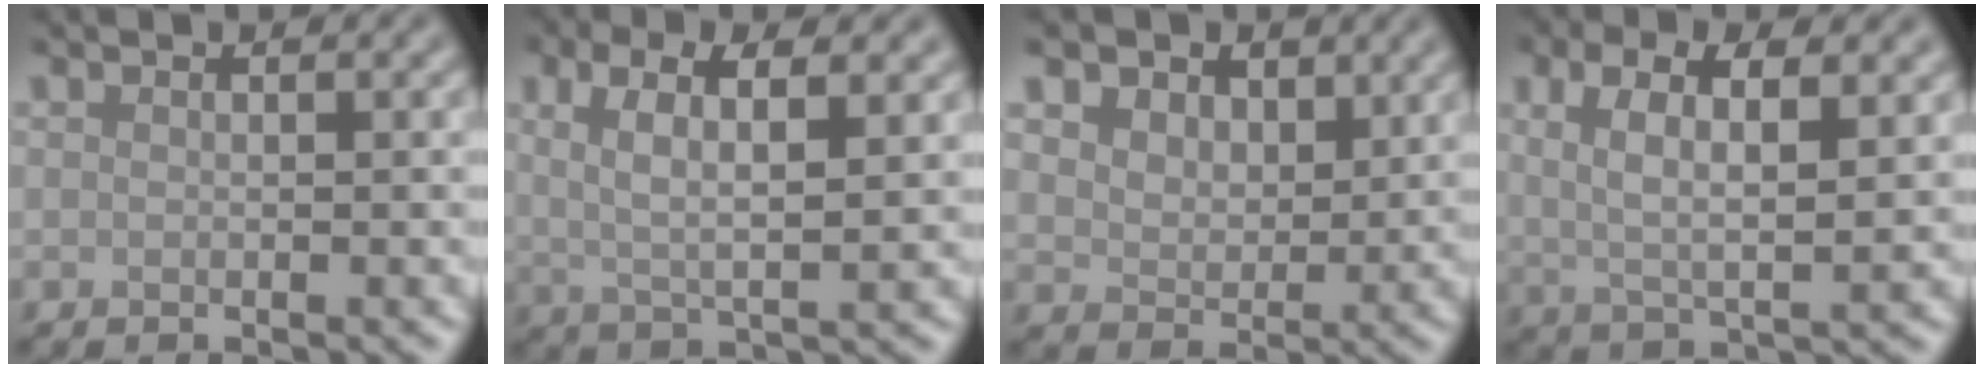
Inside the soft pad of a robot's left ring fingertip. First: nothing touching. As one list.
[{"total": 5.2, "force": [1.8, 1.8, 4.6], "torque": [-0.088, 0.002, 0.033]}, {"total": 6.7, "force": [4.1, 4.2, 3.2], "torque": [-0.084, -0.004, 0.067]}, {"total": 5.8, "force": [2.0, 2.2, 5.0], "torque": [-0.093, 0.000, 0.035]}]